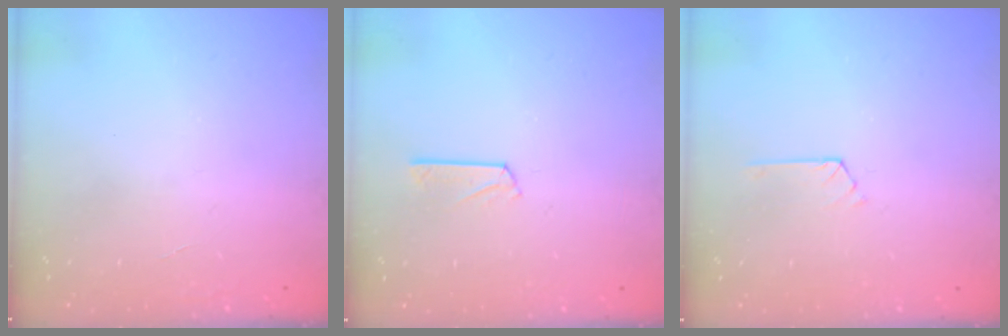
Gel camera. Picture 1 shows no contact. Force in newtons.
{"total": 3.4, "press": 3.3, "slide": 0.3}
{"total": 2.7, "press": 2.7, "slide": 0.4}